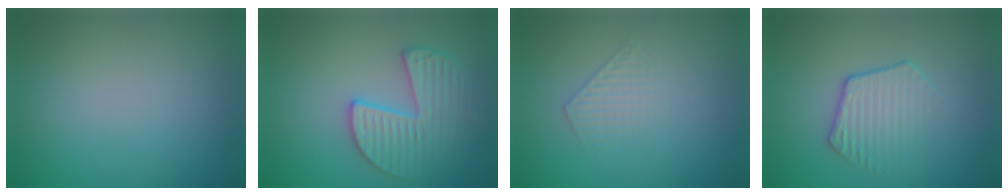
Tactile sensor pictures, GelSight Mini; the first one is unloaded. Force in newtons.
{"total": 3.6, "press": 3.5, "slide": 0.6}
{"total": 1.0, "press": 0.4, "slide": 0.9}
{"total": 2.3, "press": 1.8, "slide": 1.4}